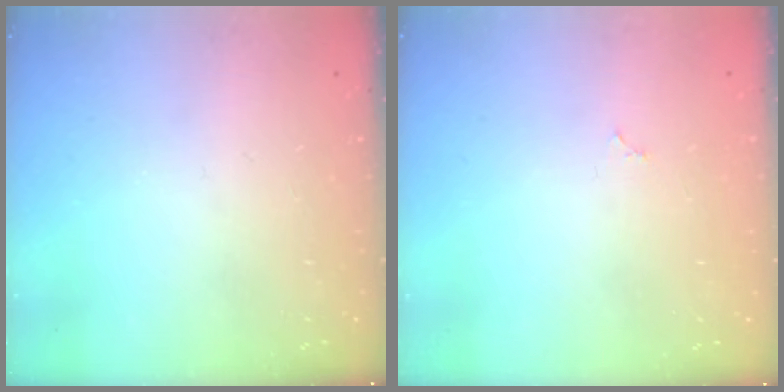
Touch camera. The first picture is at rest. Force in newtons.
{"total": 1.8, "press": 1.8, "slide": 0.3}